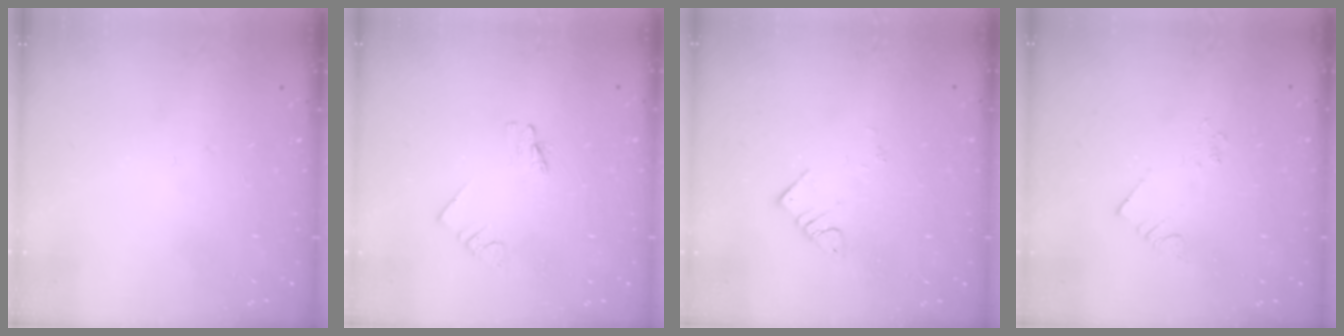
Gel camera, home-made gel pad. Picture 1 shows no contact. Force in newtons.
{"total": 1.1, "press": 1.1, "slide": 0.0}
{"total": 3.6, "press": 3.6, "slide": 0.3}
{"total": 2.1, "press": 2.1, "slide": 0.3}